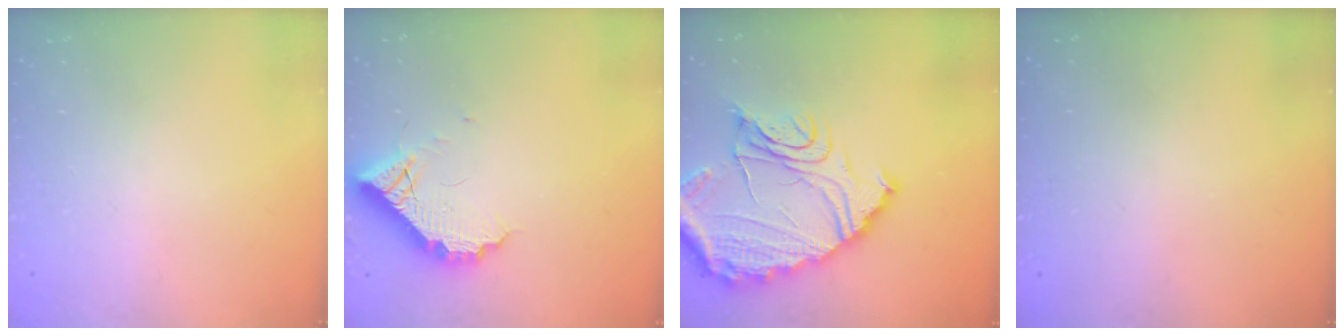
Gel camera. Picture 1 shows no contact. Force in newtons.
{"total": 9.9, "press": 9.9, "slide": 0.9}
{"total": 22.3, "press": 22.1, "slide": 2.6}
{"total": 3.7, "press": 3.3, "slide": 1.6}